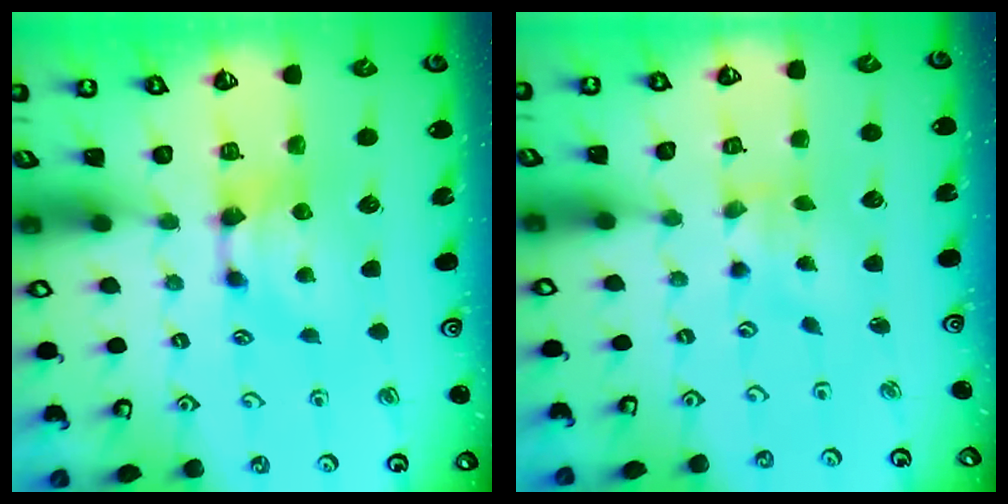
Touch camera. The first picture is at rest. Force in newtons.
{"total": 2.4, "press": 2.2, "slide": 1.0}